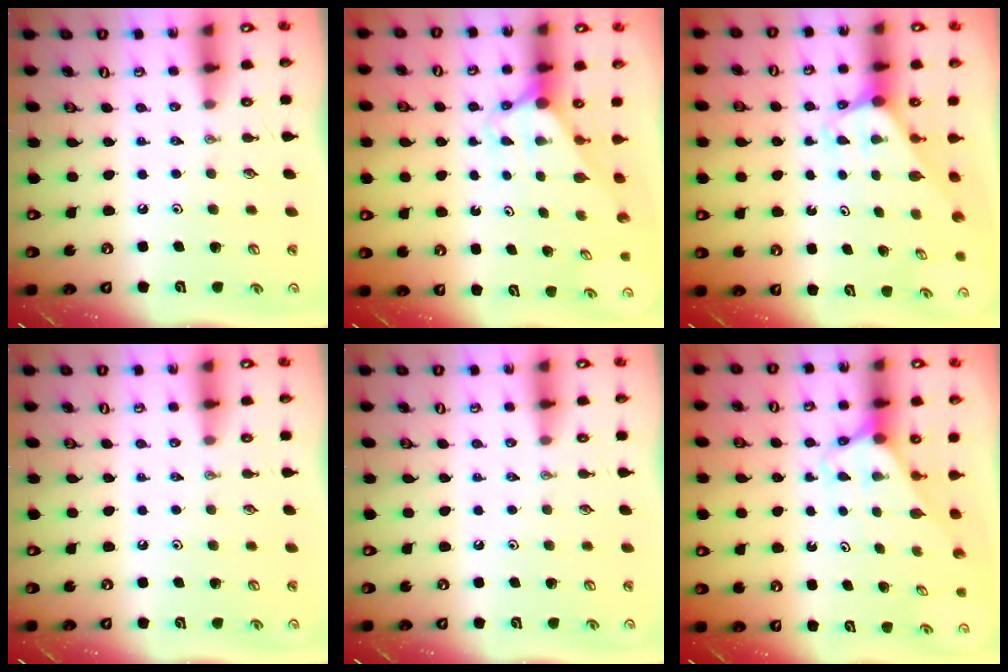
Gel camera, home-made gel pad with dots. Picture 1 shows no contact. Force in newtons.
{"total": 2.9, "press": 2.9, "slide": 0.0}
{"total": 1.9, "press": 1.9, "slide": 0.1}
{"total": 0.0}
{"total": 0.0}
{"total": 2.6, "press": 2.6, "slide": 0.2}